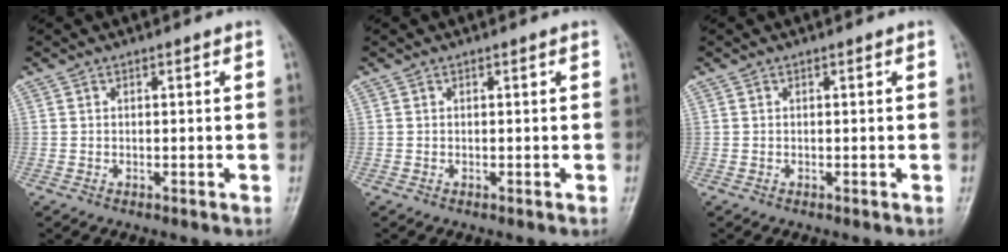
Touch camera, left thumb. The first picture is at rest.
{"total": 0.0}
{"total": 0.0}